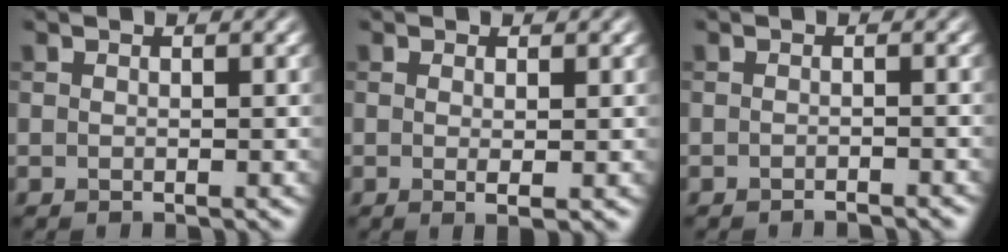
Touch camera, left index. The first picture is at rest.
{"total": 1.5, "force": [0.1, 0.1, 1.5], "torque": [-0.024, -0.005, 0.000]}
{"total": 1.1, "force": [-1.0, 0.1, 0.4], "torque": [-0.002, 0.002, -0.018]}